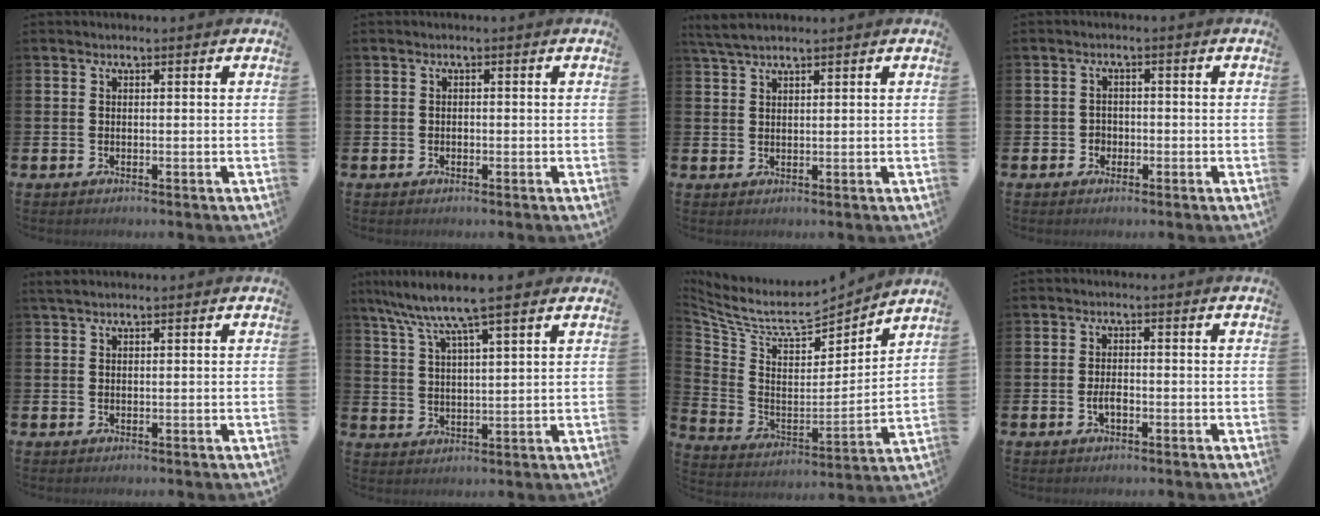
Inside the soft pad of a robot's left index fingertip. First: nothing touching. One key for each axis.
{"total": 0.5, "fx": -0.2, "fy": 0.5, "fz": 0.1, "tx": 0.000, "ty": 0.003, "tz": -0.007}
{"total": 2.9, "fx": 2.5, "fy": 0.5, "fz": 1.3, "tx": -0.036, "ty": 0.003, "tz": 0.048}
{"total": 1.7, "fx": -0.8, "fy": 1.5, "fz": 0.2, "tx": -0.005, "ty": 0.003, "tz": -0.020}
{"total": 1.3, "fx": 1.1, "fy": 0.2, "fz": 0.7, "tx": -0.011, "ty": 0.001, "tz": 0.019}
{"total": 8.1, "fx": 6.9, "fy": 0.5, "fz": 4.2, "tx": -0.105, "ty": -0.023, "tz": 0.122}
{"total": 7.9, "fx": 6.8, "fy": 2.3, "fz": 3.3, "tx": -0.102, "ty": -0.051, "tz": 0.113}
{"total": 2.0, "fx": -0.6, "fy": 1.0, "fz": 1.6, "tx": -0.029, "ty": 0.001, "tz": -0.011}